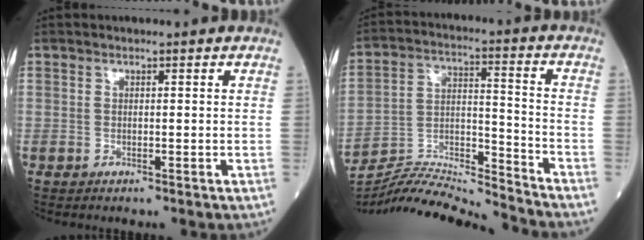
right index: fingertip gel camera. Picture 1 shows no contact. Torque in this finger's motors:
{"motor_torque": [-0.52, -0.51, -0.51, -0.19]}